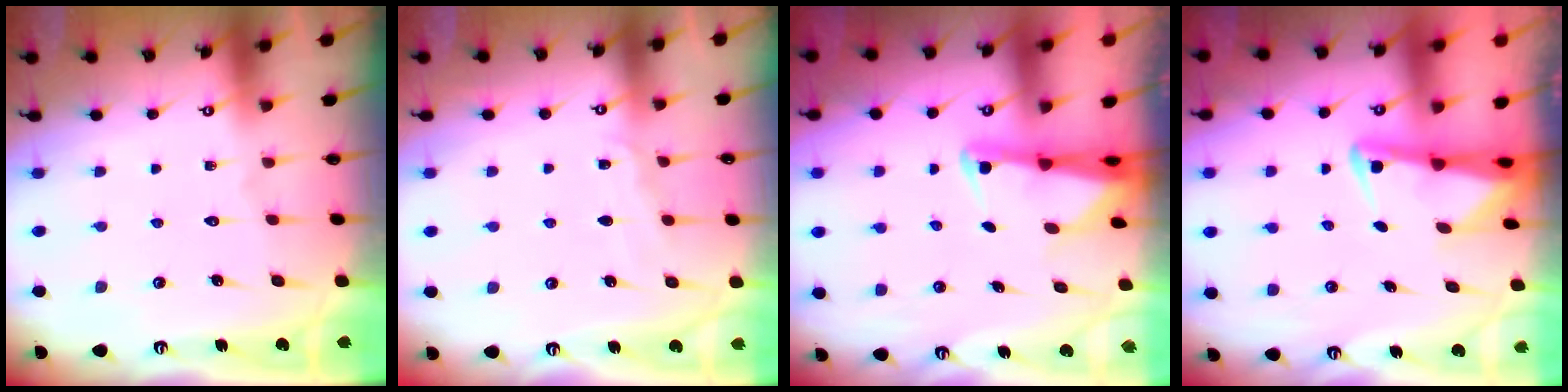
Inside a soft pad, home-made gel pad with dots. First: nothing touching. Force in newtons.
{"total": 4.7, "press": 4.7, "slide": 0.6}
{"total": 2.4, "press": 2.3, "slide": 0.5}
{"total": 2.7, "press": 2.6, "slide": 0.6}